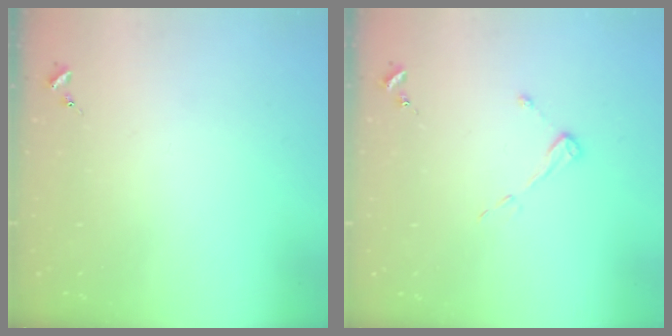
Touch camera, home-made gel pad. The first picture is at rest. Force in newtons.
{"total": 4.3, "press": 4.3, "slide": 0.5}